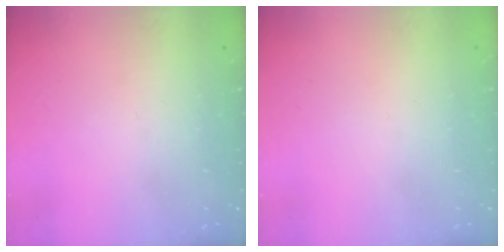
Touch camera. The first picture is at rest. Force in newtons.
{"total": 1.5, "press": 1.5, "slide": 0.1}